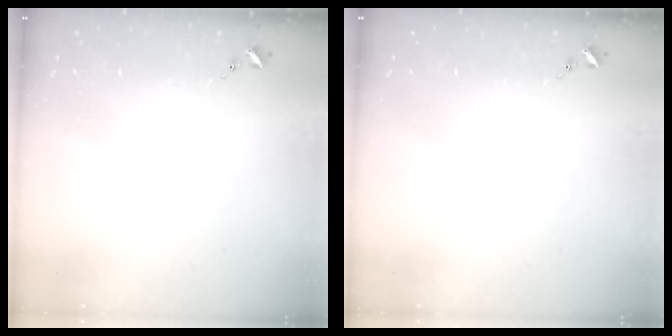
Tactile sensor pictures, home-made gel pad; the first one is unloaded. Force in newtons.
{"total": 0.0}